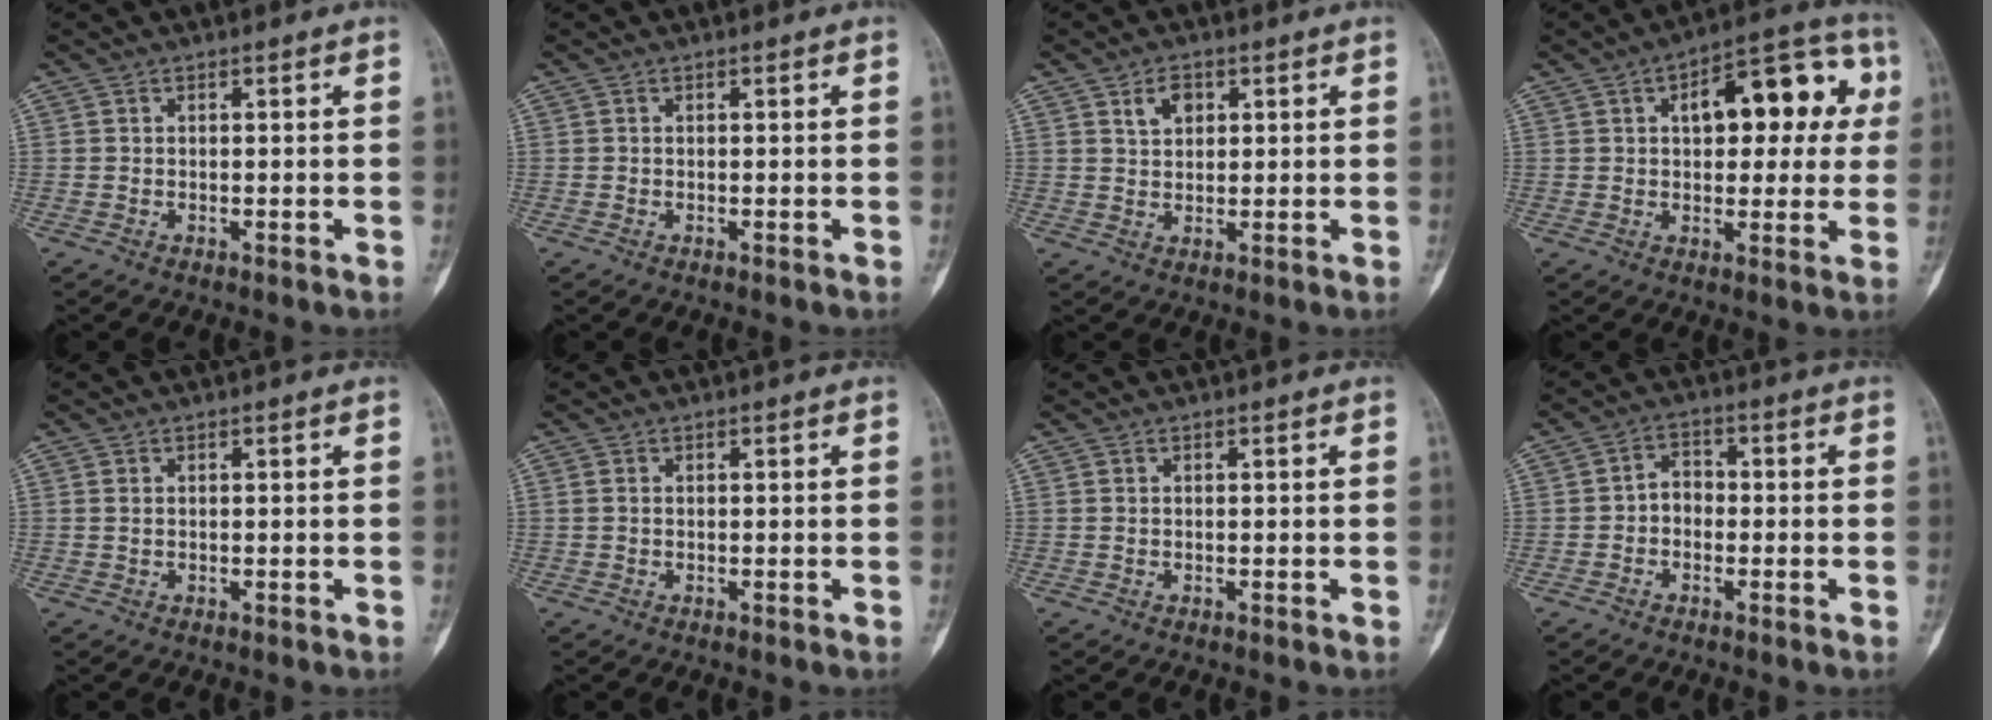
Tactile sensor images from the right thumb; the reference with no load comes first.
{"total": 0.0}
{"total": 4.0, "force": [1.8, 2.7, 2.3], "torque": [-0.027, -0.006, 0.033]}
{"total": 16.6, "force": [4.1, 8.4, 13.8], "torque": [-0.136, 0.031, 0.049]}
{"total": 0.7, "force": [0.2, 0.5, 0.5], "torque": [-0.011, 0.003, 0.006]}
{"total": 0.6, "force": [0.1, 0.4, 0.4], "torque": [-0.010, 0.000, 0.002]}
{"total": 0.0}
{"total": 3.5, "force": [-0.9, 2.7, 2.0], "torque": [-0.014, 0.017, -0.026]}